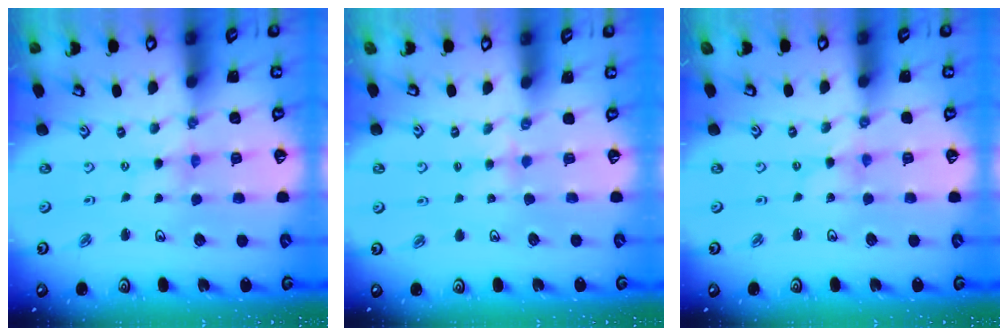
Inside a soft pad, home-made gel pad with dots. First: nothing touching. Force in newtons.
{"total": 2.8, "press": 2.8, "slide": 0.5}
{"total": 0.7, "press": 0.7, "slide": 0.1}